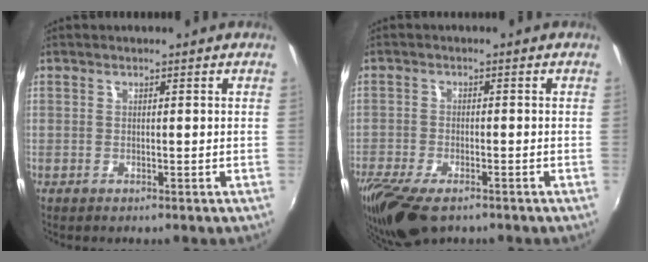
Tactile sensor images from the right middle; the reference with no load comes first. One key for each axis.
{"total": 11.4, "fx": -8.1, "fy": 4.3, "fz": 6.8, "tx": -0.162, "ty": -0.043, "tz": -0.147}